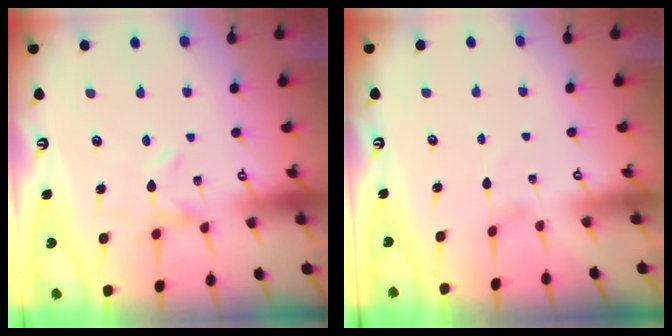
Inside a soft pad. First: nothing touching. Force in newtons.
{"total": 1.0, "press": 1.0, "slide": 0.1}